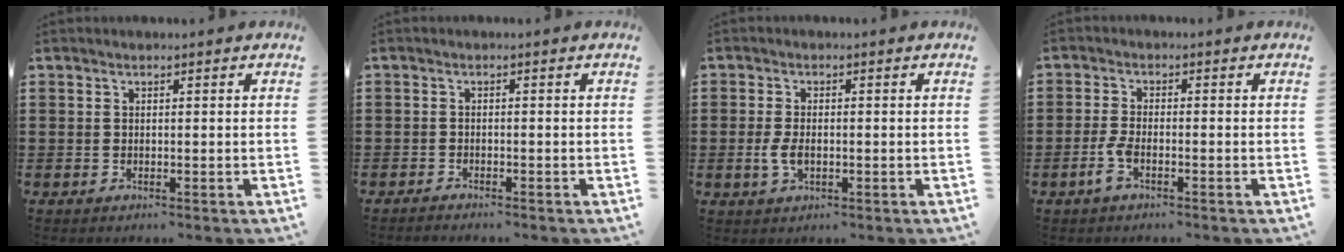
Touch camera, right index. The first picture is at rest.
{"total": 1.1, "force": [-1.1, 0.0, -0.2], "torque": [0.001, 0.003, -0.023]}
{"total": 3.2, "force": [-0.5, 1.6, 2.7], "torque": [-0.072, -0.007, -0.015]}
{"total": 3.0, "force": [-1.4, 0.8, 2.5], "torque": [-0.064, -0.006, -0.032]}